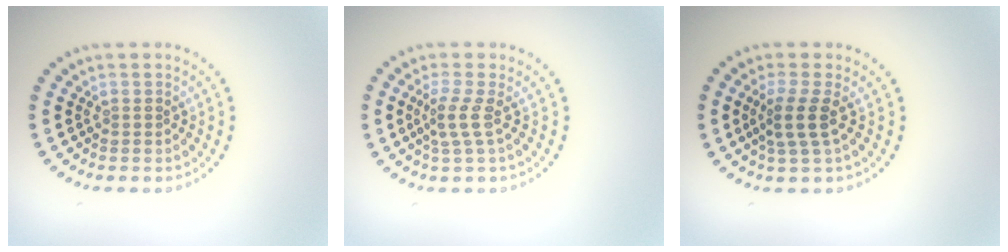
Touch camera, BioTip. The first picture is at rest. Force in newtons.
{"total": 2.1, "press": 1.4, "slide": 1.6}
{"total": 2.7, "press": 2.1, "slide": 1.7}